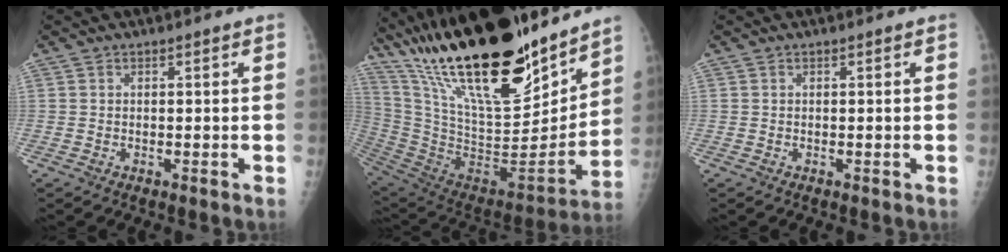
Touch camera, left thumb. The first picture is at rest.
{"total": 34.8, "force": [25.2, 10.6, 21.6], "torque": [-0.356, -0.090, 0.430]}
{"total": 0.0}